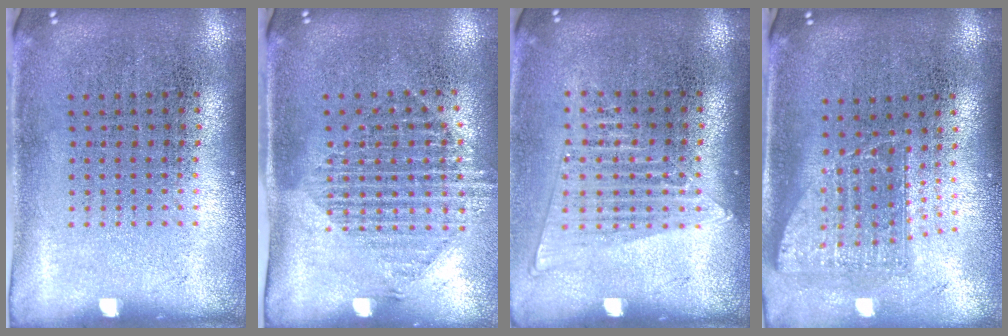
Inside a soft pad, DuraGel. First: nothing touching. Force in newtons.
{"total": 1.6, "press": 1.3, "slide": 0.9}
{"total": 1.3, "press": 1.2, "slide": 0.6}
{"total": 1.6, "press": 1.2, "slide": 1.0}